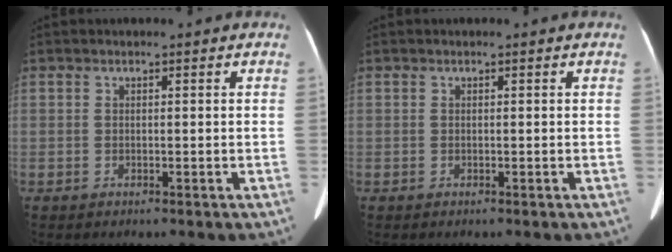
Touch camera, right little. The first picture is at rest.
{"total": 0.0}